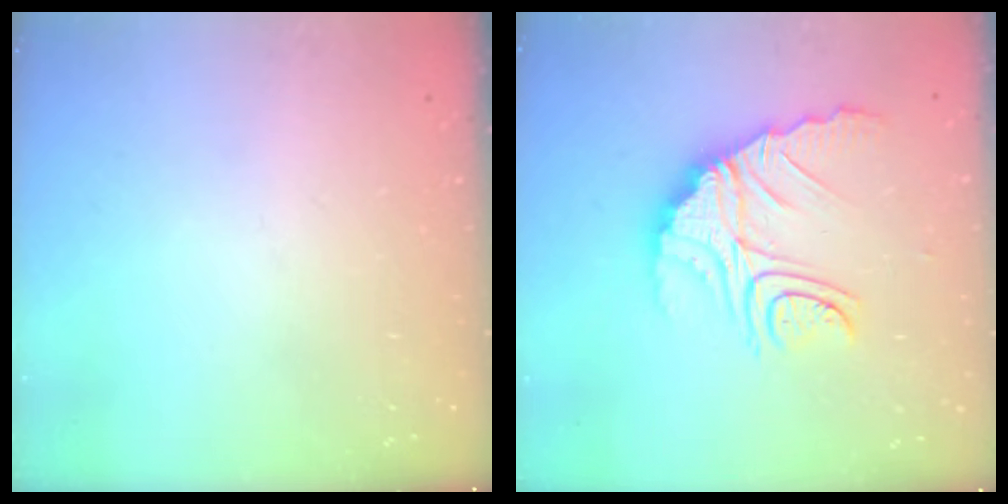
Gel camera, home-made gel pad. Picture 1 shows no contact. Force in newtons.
{"total": 15.5, "press": 15.4, "slide": 1.8}